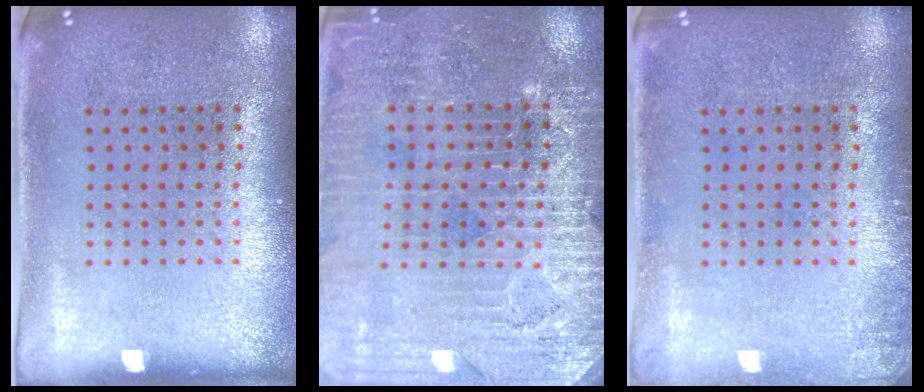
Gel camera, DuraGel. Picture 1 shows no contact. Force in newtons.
{"total": 3.3, "press": 3.2, "slide": 0.5}
{"total": 1.0, "press": 1.0, "slide": 0.2}